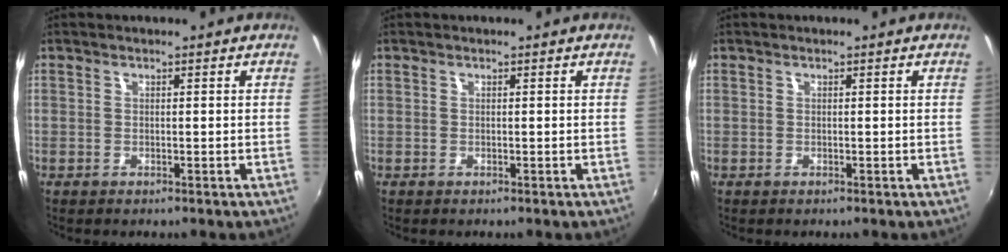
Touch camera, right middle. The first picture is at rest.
{"total": 0.0}
{"total": 0.0}